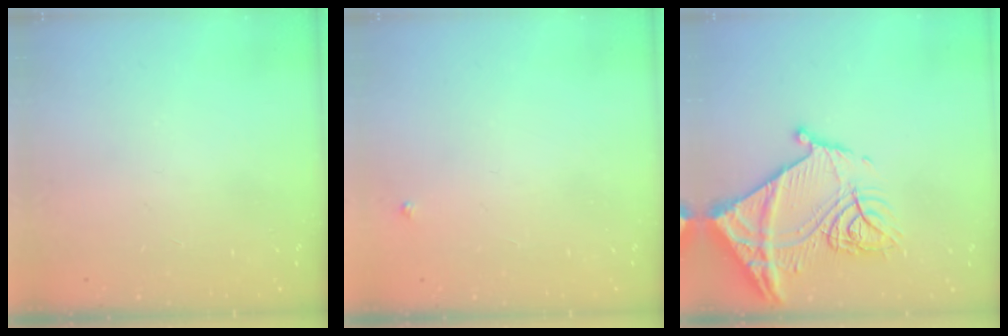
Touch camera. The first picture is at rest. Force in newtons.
{"total": 2.7, "press": 2.7, "slide": 0.3}
{"total": 19.8, "press": 19.7, "slide": 2.1}